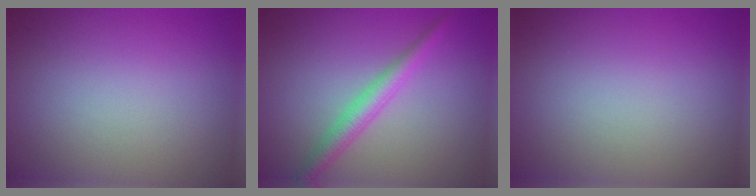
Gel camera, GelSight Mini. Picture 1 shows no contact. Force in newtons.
{"total": 2.9, "press": 2.9, "slide": 0.0}
{"total": 0.0}